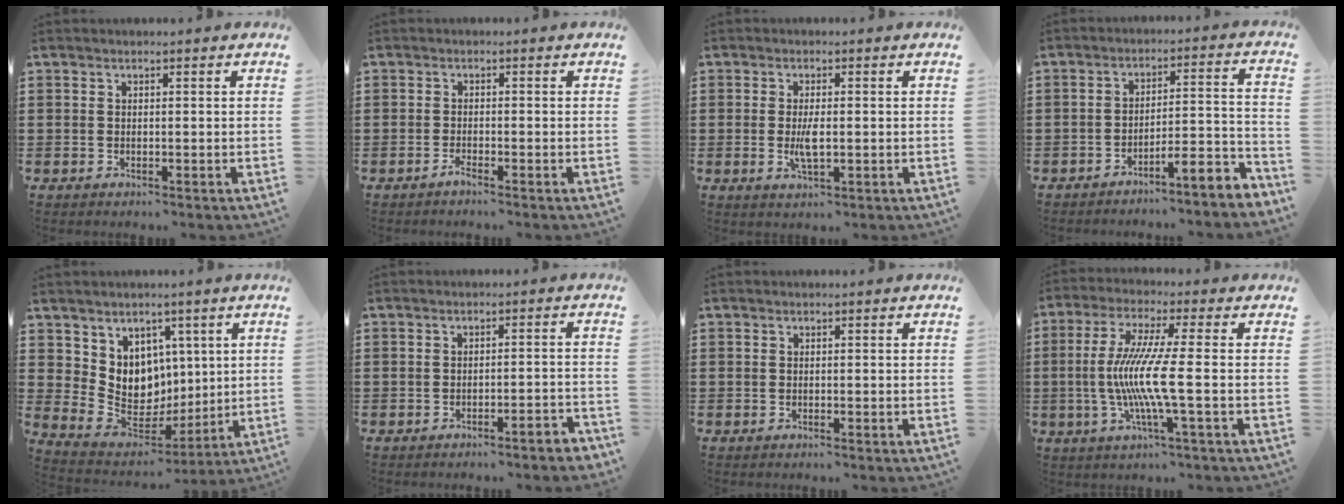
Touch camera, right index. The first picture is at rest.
{"total": 1.2, "force": [-1.1, -0.1, 0.4], "torque": [-0.010, -0.004, -0.021]}
{"total": 3.7, "force": [-0.3, 1.2, 3.5], "torque": [-0.077, -0.007, -0.010]}
{"total": 5.4, "force": [-4.7, 0.0, 2.6], "torque": [-0.044, -0.014, -0.093]}
{"total": 8.0, "force": [3.3, 7.1, 1.4], "torque": [-0.057, -0.036, 0.071]}
{"total": 2.3, "force": [-2.1, -0.1, 1.0], "torque": [-0.019, 0.001, -0.044]}
{"total": 0.0}
{"total": 10.1, "force": [-2.0, -0.1, 10.0], "torque": [-0.215, -0.022, -0.050]}